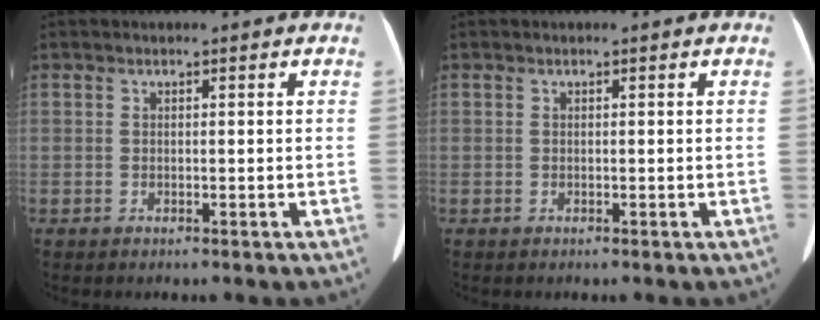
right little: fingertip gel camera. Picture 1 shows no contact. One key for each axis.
{"total": 0.0}